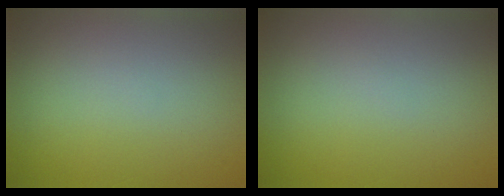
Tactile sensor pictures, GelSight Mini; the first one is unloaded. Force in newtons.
{"total": 0.0}